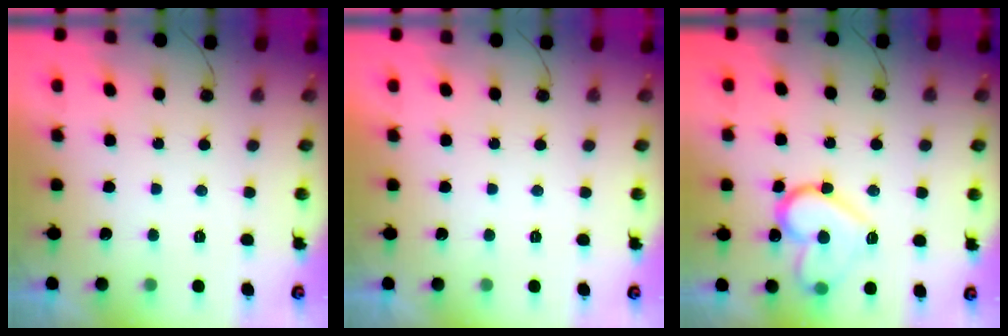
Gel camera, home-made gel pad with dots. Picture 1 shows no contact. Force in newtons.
{"total": 1.9, "press": 1.9, "slide": 0.1}
{"total": 15.4, "press": 15.3, "slide": 1.7}